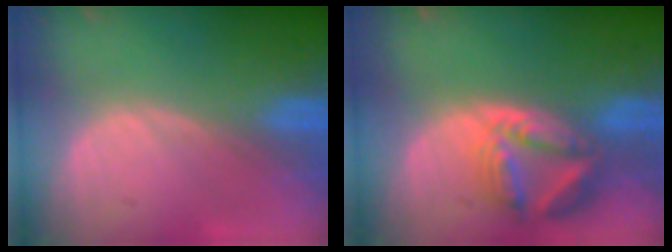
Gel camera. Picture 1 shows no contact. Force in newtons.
{"total": 8.0, "press": 7.1, "slide": 3.7}